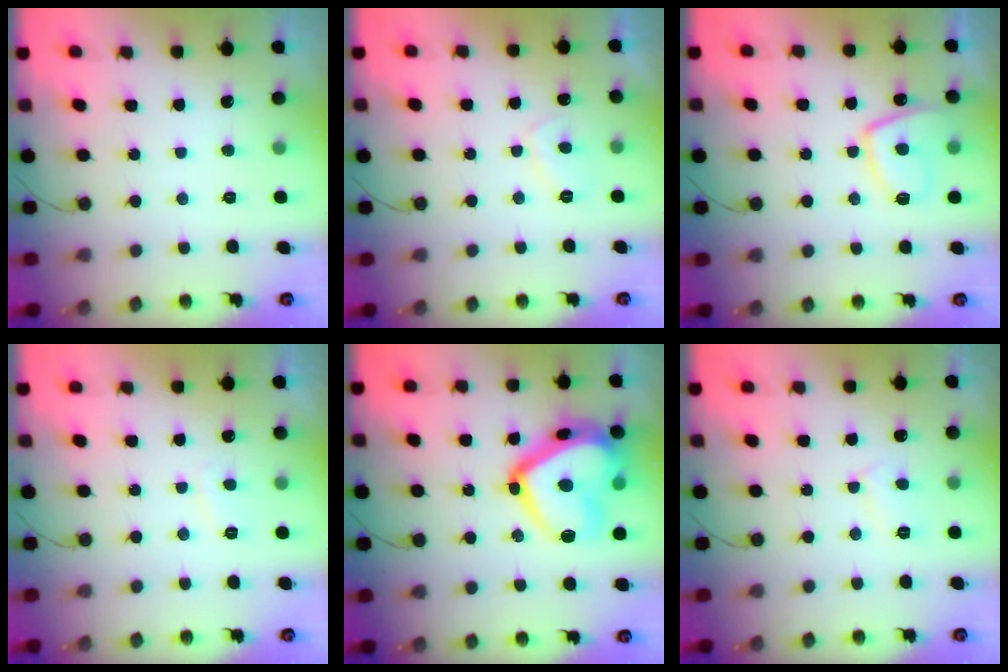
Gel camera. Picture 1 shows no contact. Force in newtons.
{"total": 2.7, "press": 2.6, "slide": 0.4}
{"total": 10.4, "press": 10.4, "slide": 1.3}
{"total": 2.0, "press": 1.9, "slide": 0.6}
{"total": 23.5, "press": 23.5, "slide": 1.6}
{"total": 4.6, "press": 4.6, "slide": 0.6}